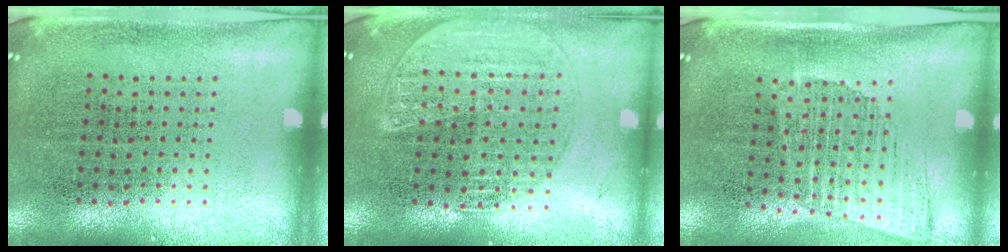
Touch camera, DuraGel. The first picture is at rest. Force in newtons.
{"total": 1.6, "press": 1.6, "slide": 0.5}
{"total": 1.3, "press": 1.0, "slide": 0.8}